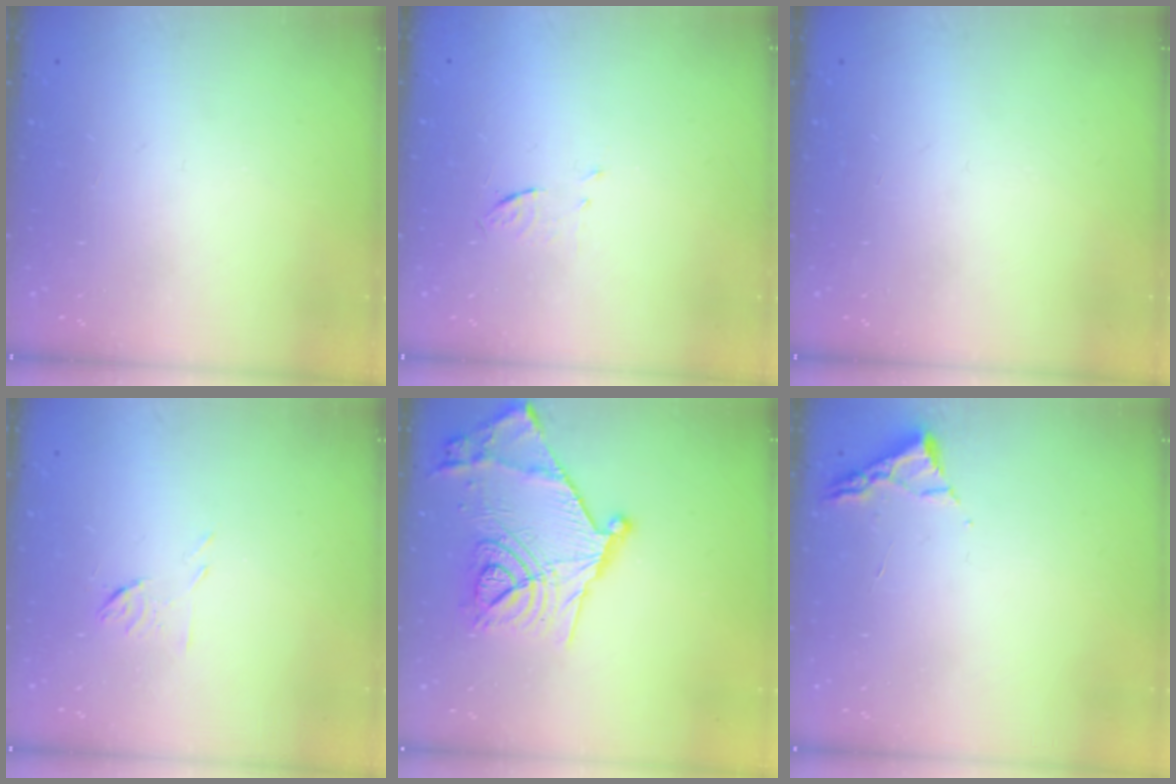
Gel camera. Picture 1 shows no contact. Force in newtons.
{"total": 3.6, "press": 3.4, "slide": 1.4}
{"total": 0.0}
{"total": 5.3, "press": 5.2, "slide": 1.0}
{"total": 22.3, "press": 22.3, "slide": 1.1}
{"total": 3.0, "press": 2.9, "slide": 0.4}